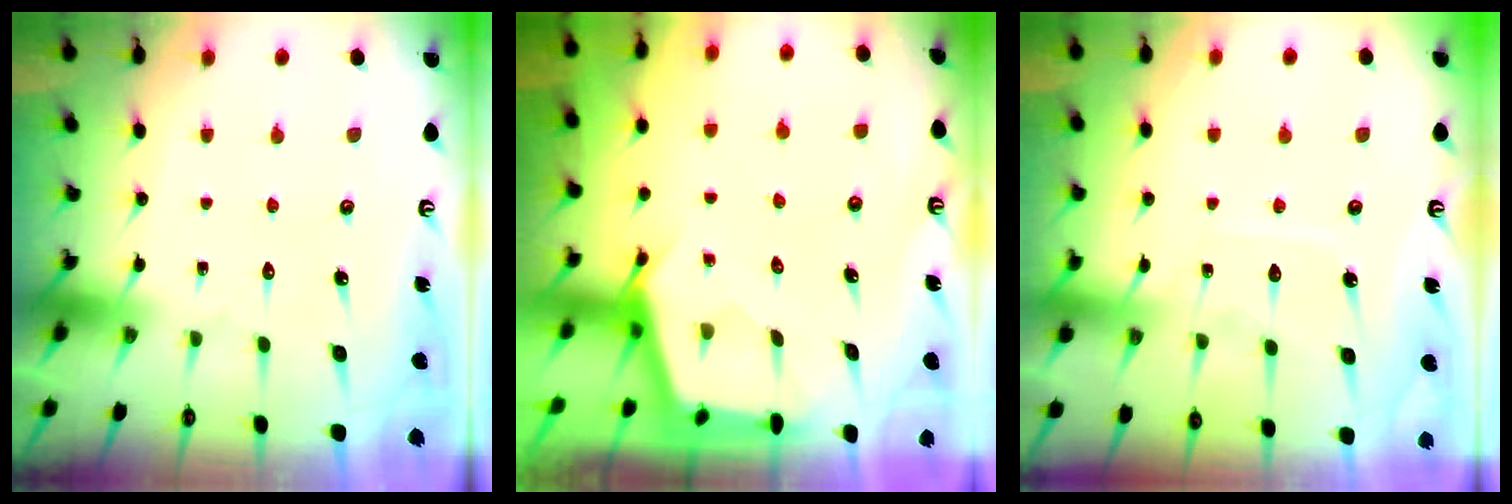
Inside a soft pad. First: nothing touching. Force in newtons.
{"total": 2.5, "press": 2.5, "slide": 0.3}
{"total": 6.5, "press": 6.4, "slide": 0.8}